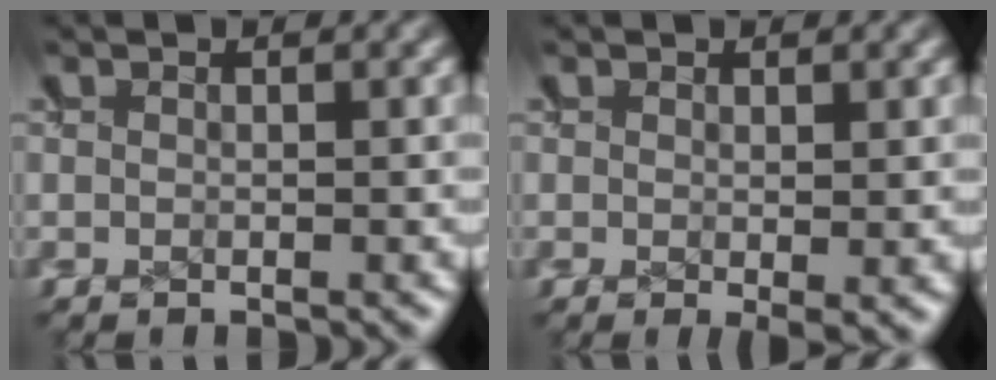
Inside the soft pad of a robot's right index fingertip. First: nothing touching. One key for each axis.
{"total": 1.4, "fx": -0.1, "fy": 0.3, "fz": 1.3, "tx": -0.015, "ty": -0.009, "tz": 0.004}